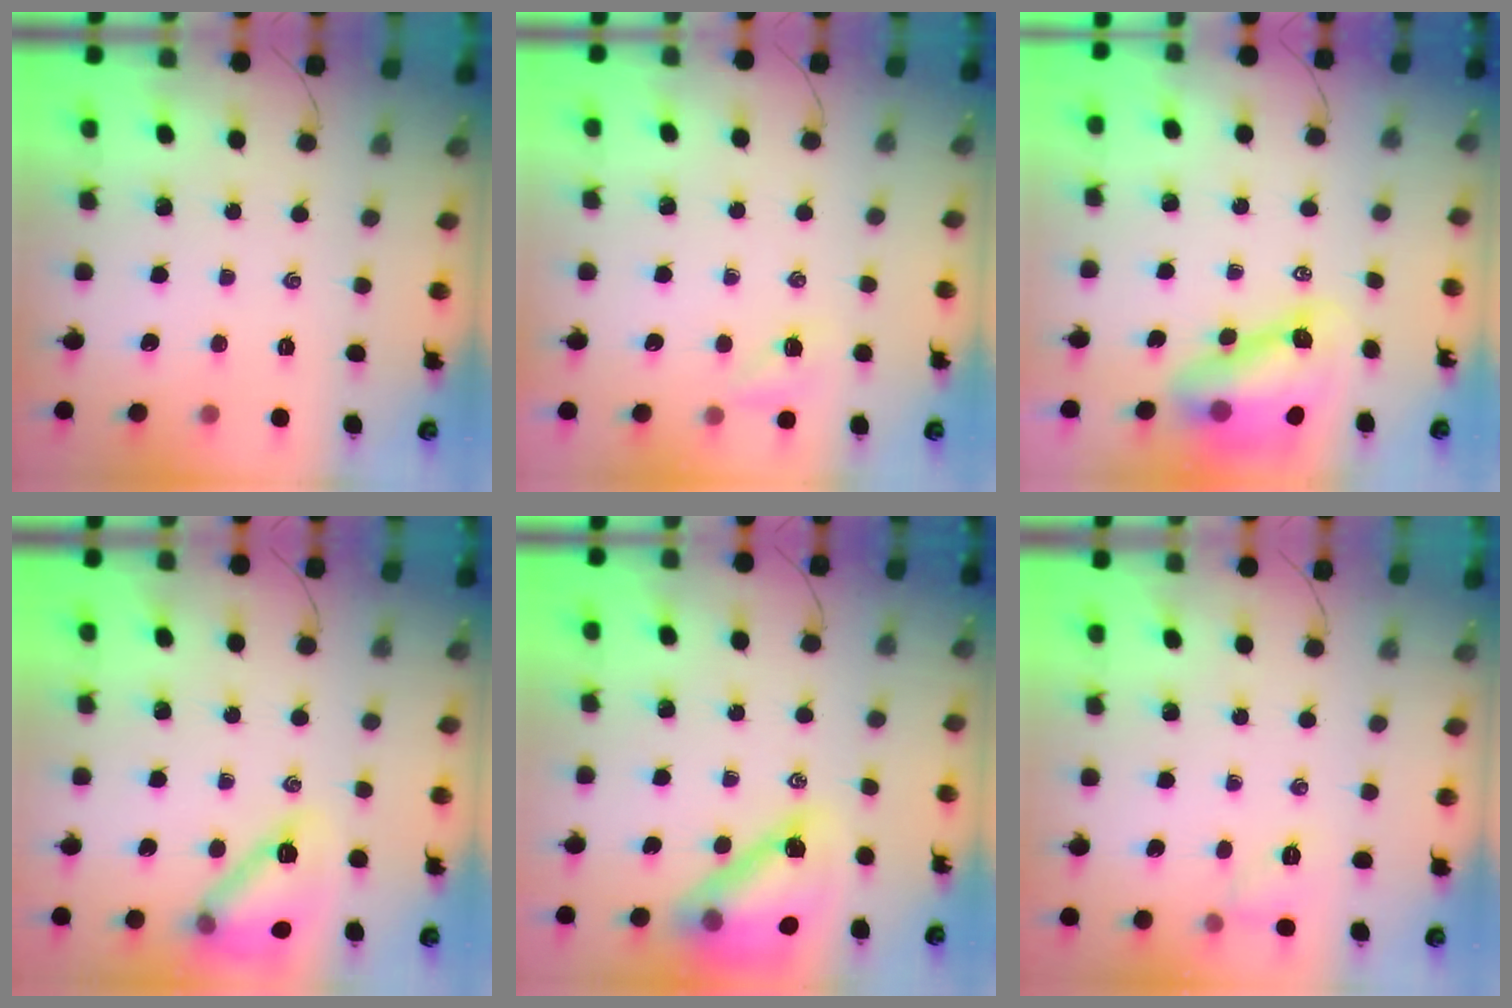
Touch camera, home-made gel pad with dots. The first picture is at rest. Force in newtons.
{"total": 4.8, "press": 4.6, "slide": 1.3}
{"total": 9.9, "press": 9.5, "slide": 2.8}
{"total": 14.5, "press": 14.4, "slide": 1.7}
{"total": 14.4, "press": 13.8, "slide": 4.2}
{"total": 4.5, "press": 4.2, "slide": 1.6}